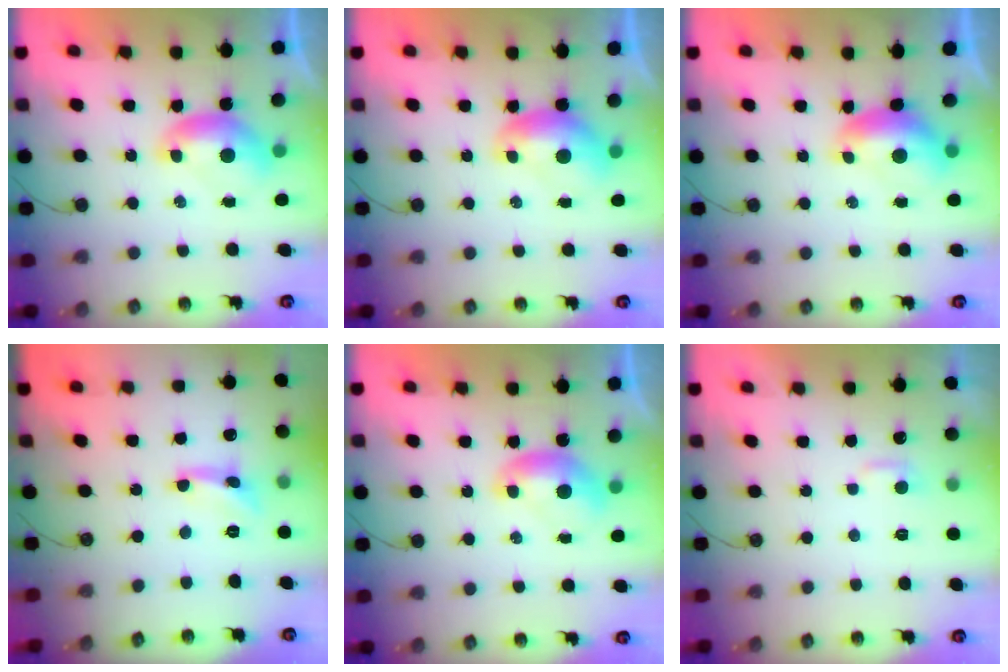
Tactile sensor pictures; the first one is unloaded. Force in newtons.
{"total": 1.0, "press": 0.7, "slide": 0.7}
{"total": 0.5, "press": 0.1, "slide": 0.5}
{"total": 1.4, "press": 1.3, "slide": 0.3}
{"total": 0.0}
{"total": 2.0, "press": 2.0, "slide": 0.4}